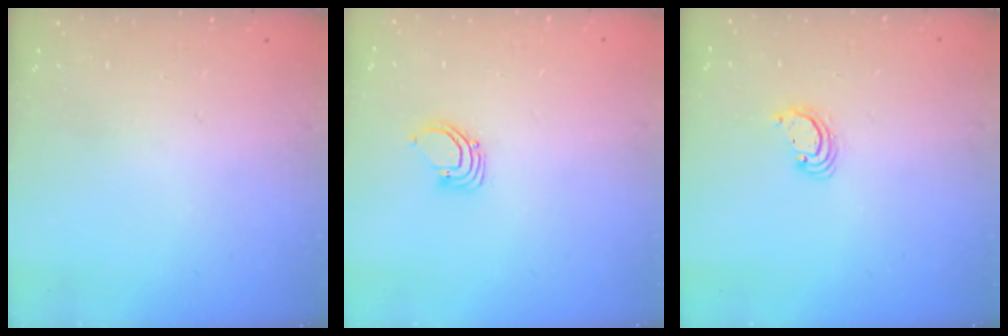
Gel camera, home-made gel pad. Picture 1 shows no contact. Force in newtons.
{"total": 3.2, "press": 3.2, "slide": 0.2}
{"total": 2.8, "press": 2.8, "slide": 0.2}